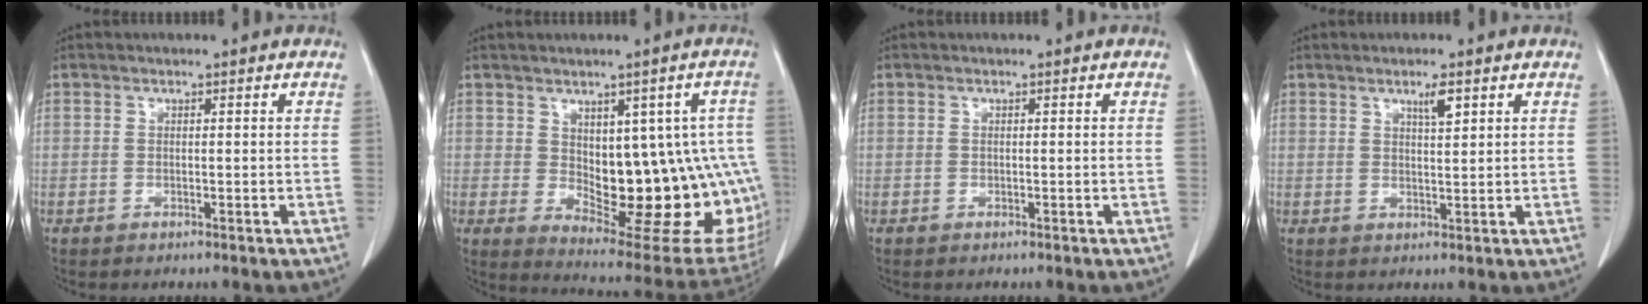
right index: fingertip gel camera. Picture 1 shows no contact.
{"total": 18.8, "force": [-1.0, 8.0, 17.0], "torque": [-0.151, 0.014, 0.019]}
{"total": 0.0}
{"total": 2.8, "force": [1.6, 0.3, 2.2], "torque": [-0.042, -0.004, 0.027]}